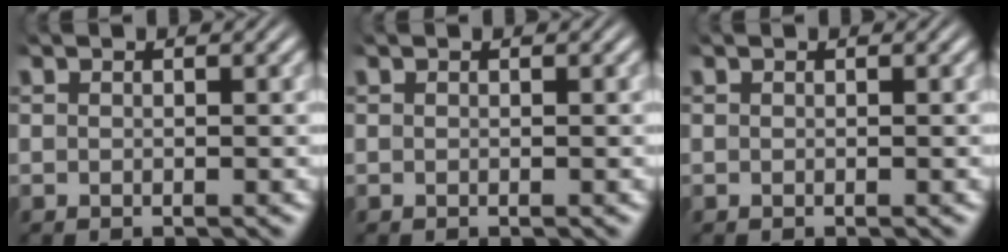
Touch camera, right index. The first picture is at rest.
{"total": 0.0}
{"total": 0.0}